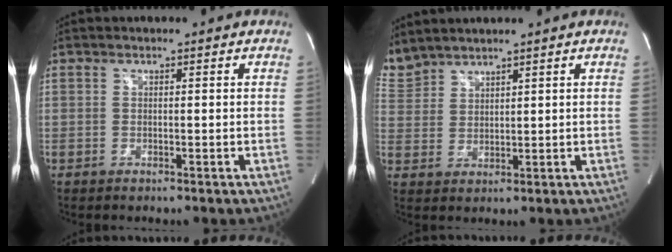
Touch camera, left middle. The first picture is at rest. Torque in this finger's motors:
{"motor_torque": [0.08, -0.10, 0.08, -0.01]}